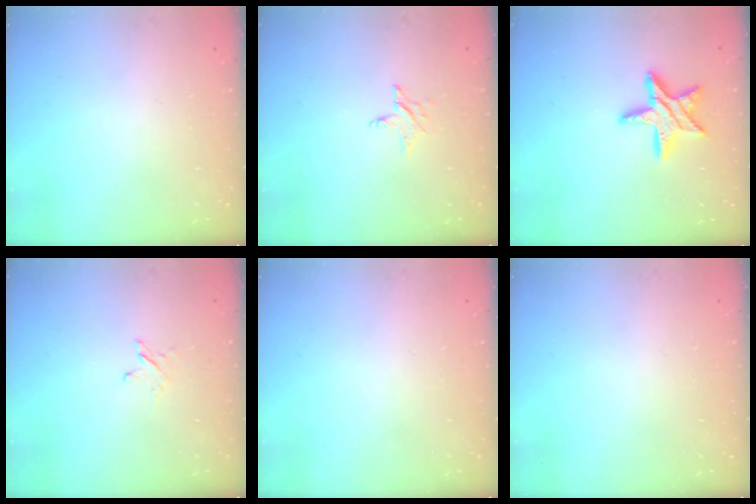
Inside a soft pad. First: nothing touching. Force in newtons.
{"total": 2.9, "press": 2.9, "slide": 0.2}
{"total": 11.5, "press": 11.5, "slide": 0.7}
{"total": 2.3, "press": 2.3, "slide": 0.3}
{"total": 0.0}
{"total": 0.0}